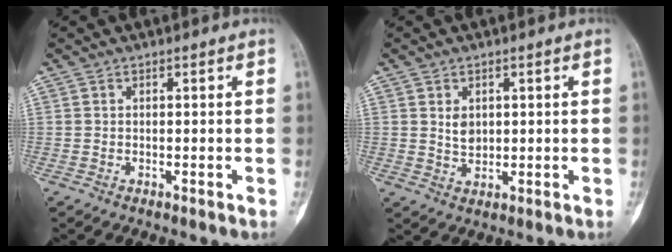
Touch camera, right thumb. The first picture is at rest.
{"total": 3.2, "force": [0.9, 2.4, 2.0], "torque": [-0.023, -0.007, 0.021]}